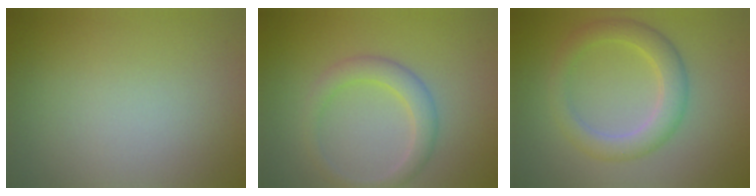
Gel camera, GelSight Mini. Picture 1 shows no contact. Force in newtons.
{"total": 2.7, "press": 2.7, "slide": 0.0}
{"total": 3.6, "press": 3.6, "slide": 0.1}